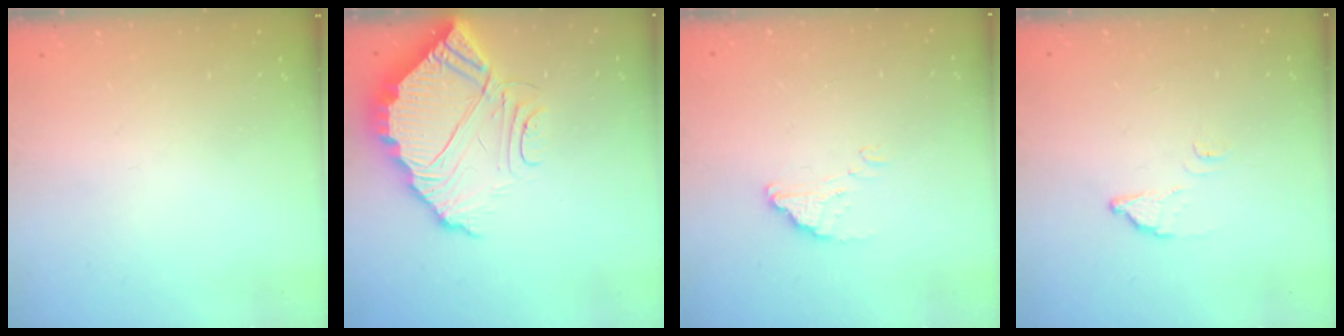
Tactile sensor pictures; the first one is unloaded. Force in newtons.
{"total": 9.5, "press": 9.5, "slide": 0.6}
{"total": 1.9, "press": 1.9, "slide": 0.0}
{"total": 2.1, "press": 2.1, "slide": 0.1}